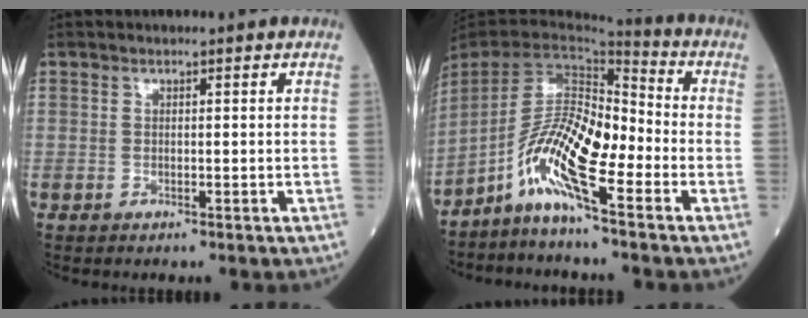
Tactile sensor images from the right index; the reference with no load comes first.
{"total": 10.7, "force": [-5.2, 1.6, 9.2], "torque": [-0.187, 0.007, -0.104]}